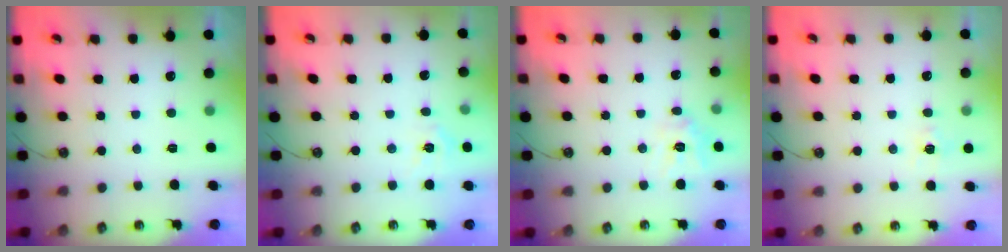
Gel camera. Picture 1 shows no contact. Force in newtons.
{"total": 4.7, "press": 4.7, "slide": 0.5}
{"total": 11.0, "press": 10.9, "slide": 0.9}
{"total": 5.8, "press": 5.8, "slide": 0.6}